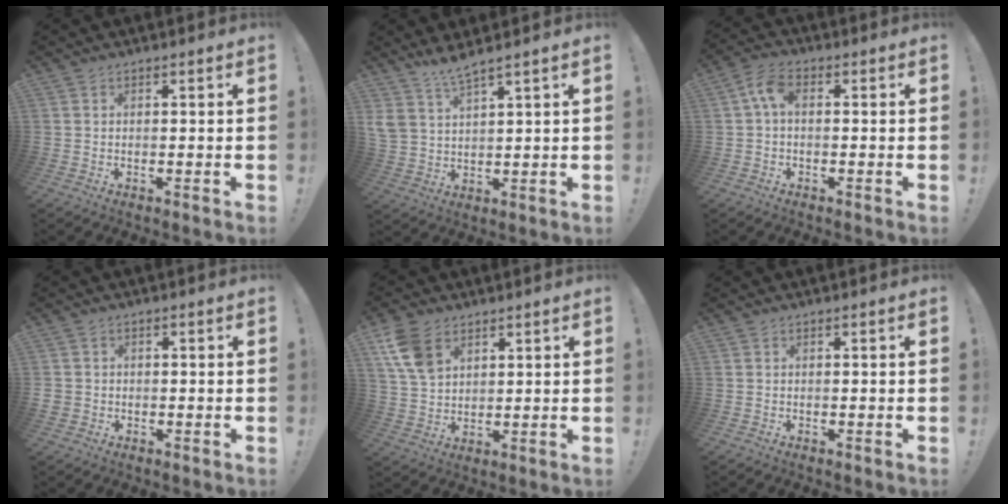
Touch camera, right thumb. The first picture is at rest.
{"total": 6.4, "force": [5.3, 0.9, 3.4], "torque": [-0.068, -0.029, 0.100]}
{"total": 5.7, "force": [0.5, 2.9, 4.9], "torque": [-0.104, 0.004, 0.008]}
{"total": 2.1, "force": [-0.4, 1.9, 0.8], "torque": [-0.011, 0.004, -0.006]}
{"total": 11.0, "force": [5.5, 7.3, 6.1], "torque": [-0.118, -0.015, 0.108]}
{"total": 0.0}